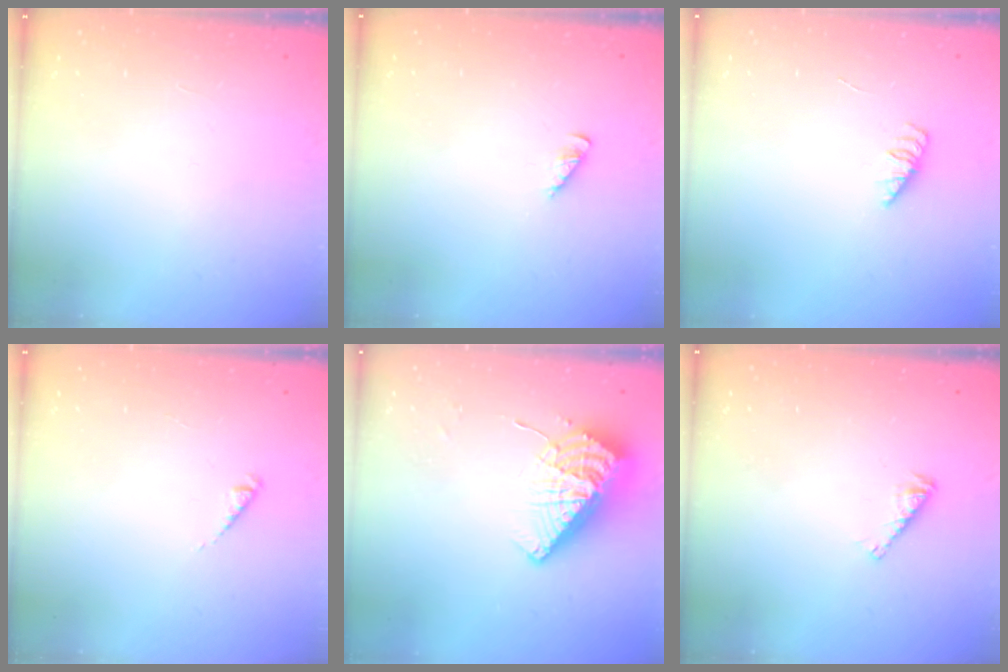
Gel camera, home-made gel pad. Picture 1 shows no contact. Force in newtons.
{"total": 1.5, "press": 1.5, "slide": 0.3}
{"total": 1.9, "press": 1.9, "slide": 0.4}
{"total": 2.4, "press": 2.4, "slide": 0.4}
{"total": 11.1, "press": 11.1, "slide": 0.8}
{"total": 2.5, "press": 2.5, "slide": 0.5}